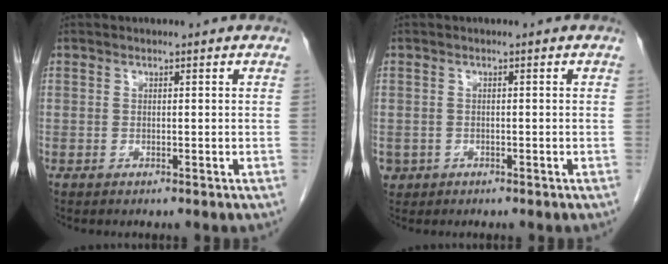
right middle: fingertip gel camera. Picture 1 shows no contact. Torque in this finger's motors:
{"motor_torque": [0.85, -0.44, 0.25, 0.01]}